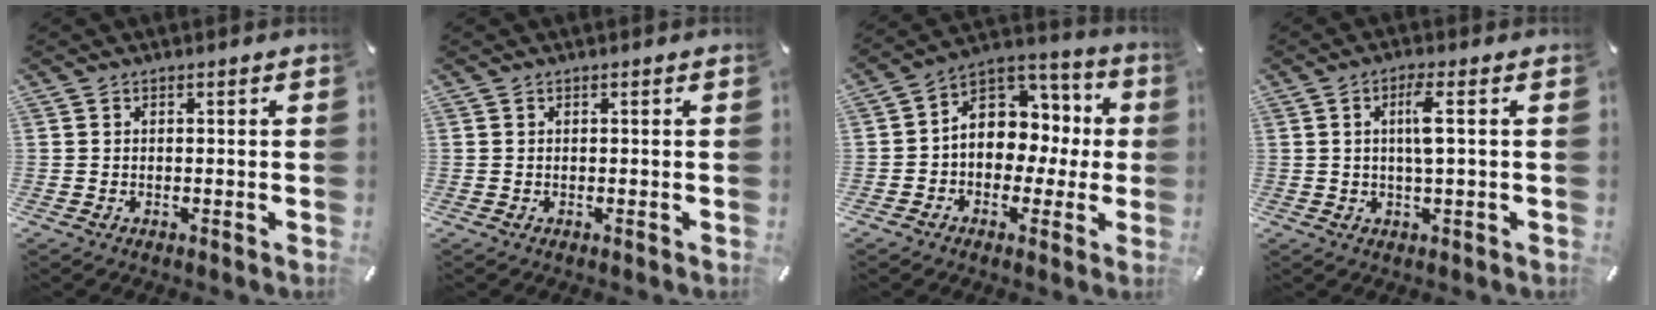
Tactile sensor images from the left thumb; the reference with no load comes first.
{"total": 0.0}
{"total": 9.9, "force": [0.8, 8.8, 4.5], "torque": [-0.065, -0.017, 0.023]}
{"total": 5.0, "force": [0.6, 0.7, 4.9], "torque": [-0.095, 0.001, 0.007]}